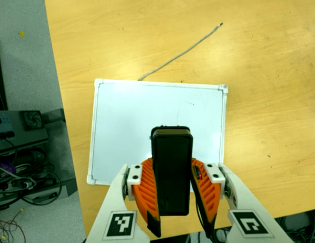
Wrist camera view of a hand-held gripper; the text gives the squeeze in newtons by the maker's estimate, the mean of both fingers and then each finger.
{"total": 6.6, "left": 5.9, "right": 7.3}